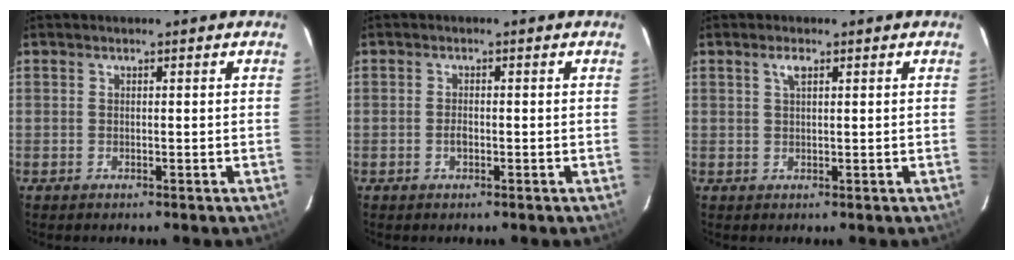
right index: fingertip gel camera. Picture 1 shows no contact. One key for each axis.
{"total": 1.5, "fx": -0.5, "fy": 0.9, "fz": 1.2, "tx": -0.023, "ty": 0.002, "tz": -0.010}
{"total": 1.8, "fx": 0.9, "fy": 0.7, "fz": 1.4, "tx": -0.027, "ty": 0.003, "tz": 0.018}